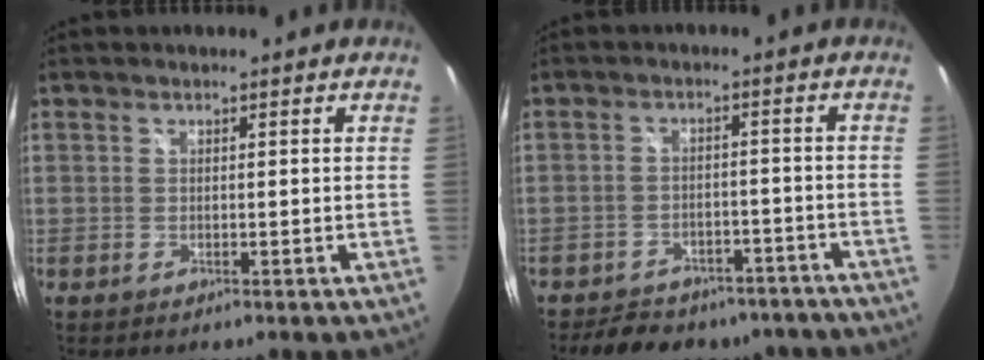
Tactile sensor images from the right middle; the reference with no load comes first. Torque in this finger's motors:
{"motor_torque": [1.07, -1.07, 0.37, 0.08]}